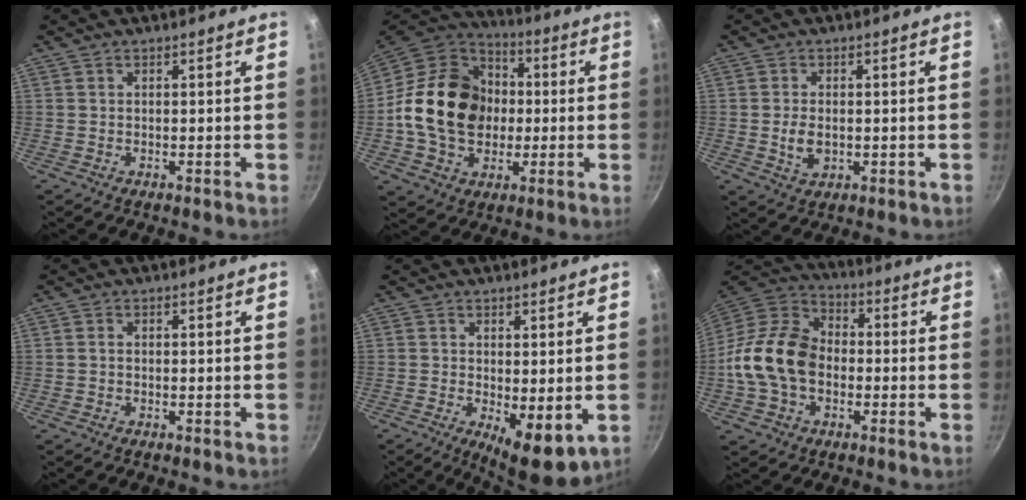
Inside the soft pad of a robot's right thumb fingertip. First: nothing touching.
{"total": 21.4, "force": [-0.4, 16.6, 13.5], "torque": [-0.204, 0.034, -0.012]}
{"total": 4.4, "force": [-0.4, 2.8, 3.3], "torque": [-0.058, 0.000, -0.002]}
{"total": 0.6, "force": [-0.1, 0.5, 0.4], "torque": [-0.006, 0.004, -0.003]}
{"total": 7.5, "force": [-0.6, 3.0, 6.9], "torque": [-0.084, -0.014, 0.002]}
{"total": 15.8, "force": [-2.3, 11.5, 10.6], "torque": [-0.171, 0.037, -0.061]}